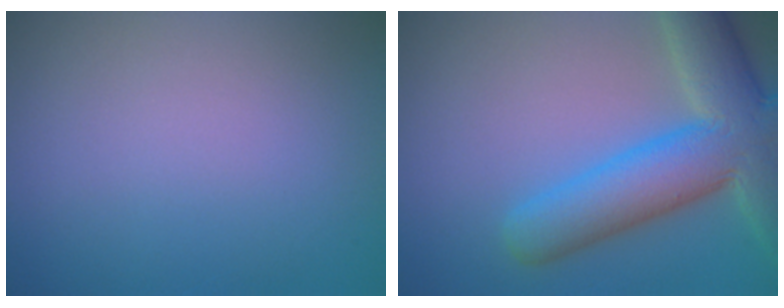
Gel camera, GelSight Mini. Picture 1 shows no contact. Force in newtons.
{"total": 9.6, "press": 9.6, "slide": 0.6}